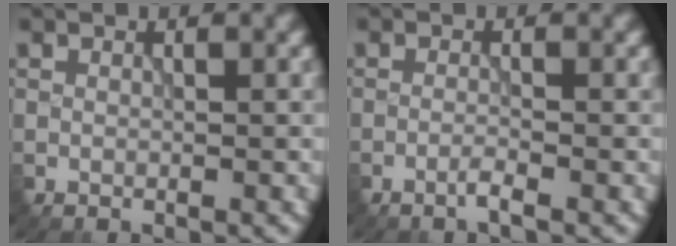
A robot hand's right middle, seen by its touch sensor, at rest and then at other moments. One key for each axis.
{"total": 1.2, "fx": -0.8, "fy": 0.1, "fz": 0.9, "tx": -0.014, "ty": 0.005, "tz": -0.021}